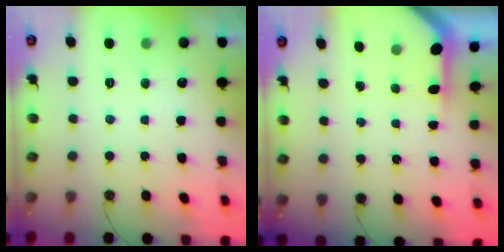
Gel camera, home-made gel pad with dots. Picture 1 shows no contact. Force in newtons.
{"total": 2.8, "press": 2.8, "slide": 0.2}